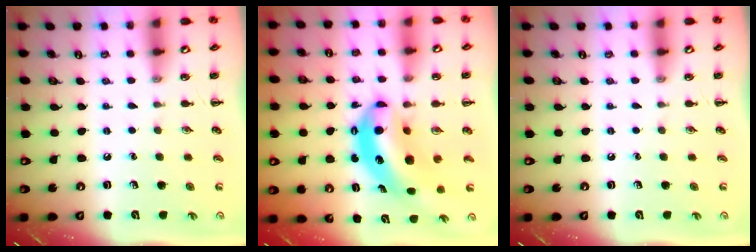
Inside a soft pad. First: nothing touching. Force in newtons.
{"total": 8.6, "press": 8.4, "slide": 1.9}
{"total": 0.0}